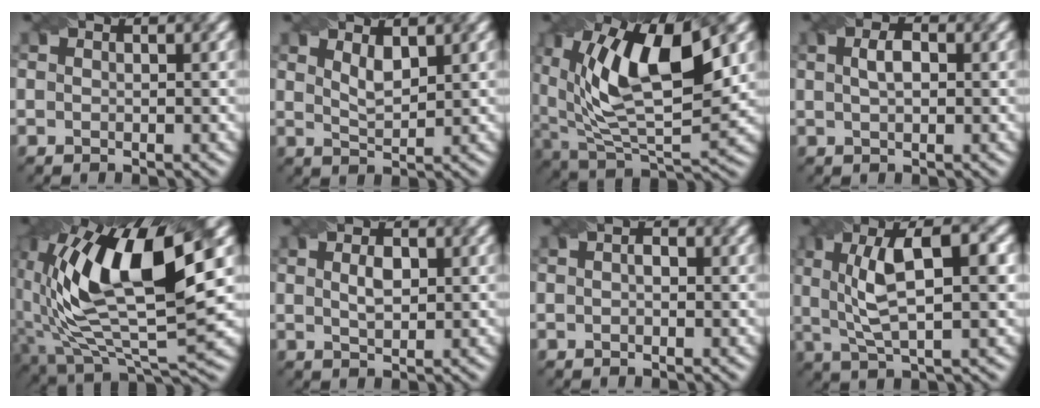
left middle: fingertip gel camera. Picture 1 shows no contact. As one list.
[{"total": 1.9, "force": [1.1, 0.7, 1.4], "torque": [-0.029, -0.006, 0.025]}, {"total": 12.5, "force": [4.3, 5.2, 10.5], "torque": [-0.186, 0.004, 0.073]}, {"total": 2.1, "force": [0.5, 1.1, 1.8], "torque": [-0.036, 0.003, 0.007]}, {"total": 14.3, "force": [3.6, 5.8, 12.6], "torque": [-0.241, -0.003, 0.061]}, {"total": 1.9, "force": [0.5, 1.0, 1.6], "torque": [-0.033, 0.000, 0.012]}, {"total": 1.0, "force": [0.0, 0.6, 0.7], "torque": [-0.010, -0.003, -0.002]}, {"total": 7.3, "force": [1.4, 2.3, 6.8], "torque": [-0.122, 0.007, 0.023]}]